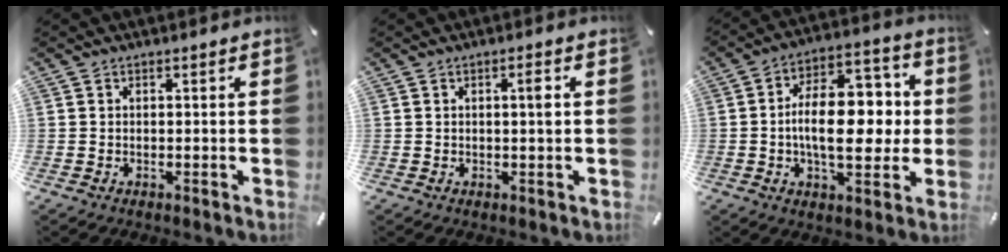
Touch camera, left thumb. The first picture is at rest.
{"total": 2.3, "force": [0.2, 0.2, 2.3], "torque": [-0.037, -0.002, 0.000]}
{"total": 16.8, "force": [-0.2, 9.7, 13.6], "torque": [-0.203, 0.008, -0.003]}